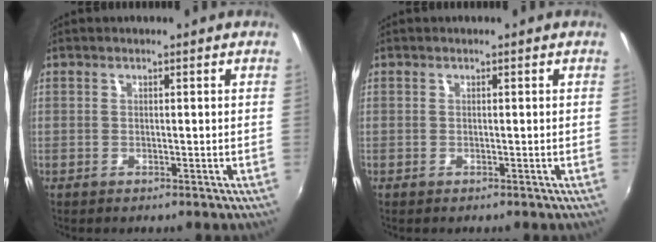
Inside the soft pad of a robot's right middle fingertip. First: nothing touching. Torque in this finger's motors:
{"motor_torque": [0.27, -0.84, -0.20, -0.10]}